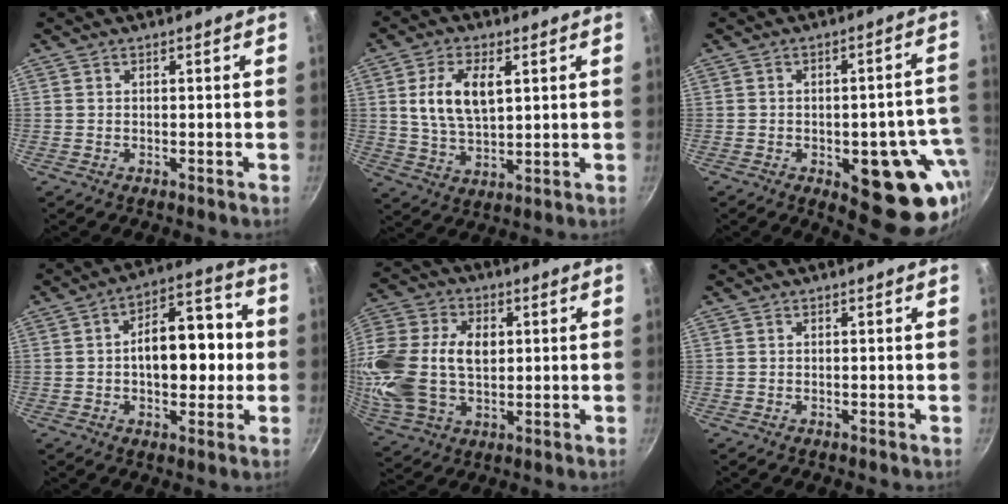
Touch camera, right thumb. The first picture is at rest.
{"total": 10.4, "force": [2.8, 5.5, 8.3], "torque": [-0.148, -0.009, 0.056]}
{"total": 18.5, "force": [-5.1, 8.4, 15.6], "torque": [-0.119, 0.004, -0.060]}
{"total": 14.4, "force": [-0.4, 8.5, 11.6], "torque": [-0.123, 0.036, -0.016]}
{"total": 21.1, "force": [1.7, 14.4, 15.4], "torque": [-0.317, 0.017, 0.032]}
{"total": 0.0}